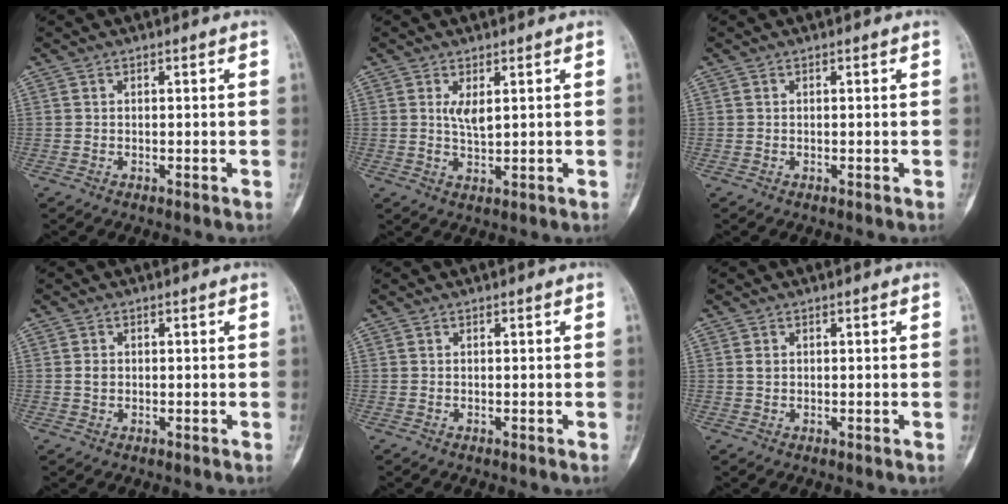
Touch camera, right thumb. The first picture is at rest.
{"total": 2.9, "force": [1.0, 1.0, 2.6], "torque": [-0.047, -0.011, 0.022]}
{"total": 0.0}
{"total": 1.4, "force": [0.1, 1.2, 0.8], "torque": [-0.012, 0.002, 0.003]}
{"total": 0.0}
{"total": 1.1, "force": [0.2, 0.9, 0.6], "torque": [-0.011, 0.001, 0.006]}